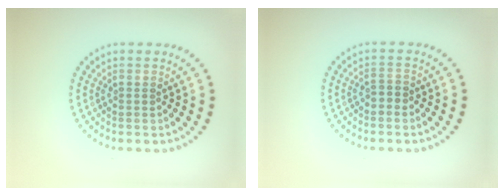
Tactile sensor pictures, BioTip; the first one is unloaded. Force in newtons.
{"total": 1.0, "press": 0.9, "slide": 0.3}